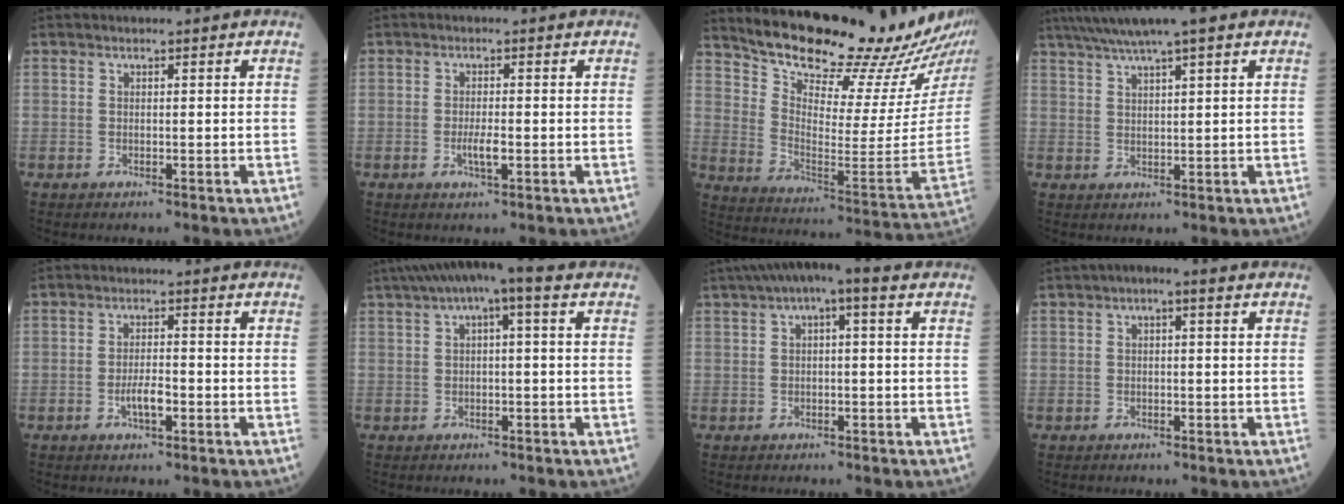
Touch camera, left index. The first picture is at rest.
{"total": 2.4, "force": [-0.6, 0.5, 2.2], "torque": [-0.046, -0.002, -0.011]}
{"total": 24.3, "force": [22.3, 1.7, 9.3], "torque": [-0.161, -0.105, 0.311]}
{"total": 9.0, "force": [6.7, 0.5, 6.0], "torque": [-0.102, 0.038, 0.107]}
{"total": 3.3, "force": [-1.3, 0.9, 2.9], "torque": [-0.058, 0.001, -0.025]}
{"total": 7.6, "force": [3.6, 1.2, 6.6], "torque": [-0.110, 0.042, 0.051]}
{"total": 6.3, "force": [2.9, 1.3, 5.5], "torque": [-0.095, 0.038, 0.039]}
{"total": 2.2, "force": [0.7, 0.6, 1.9], "torque": [-0.026, 0.008, 0.006]}